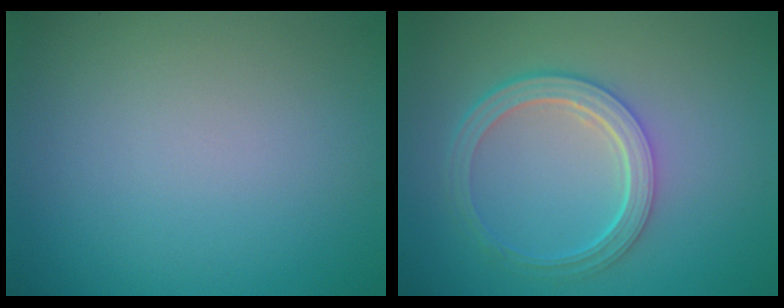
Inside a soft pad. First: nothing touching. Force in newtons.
{"total": 4.8, "press": 3.6, "slide": 3.1}